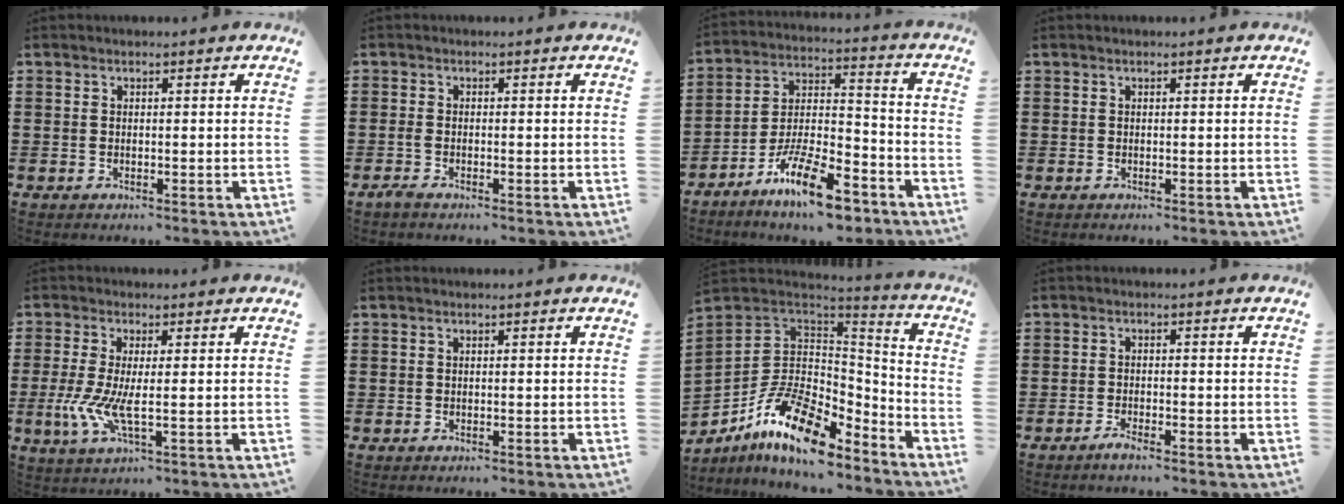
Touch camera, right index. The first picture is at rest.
{"total": 1.1, "force": [-0.8, 0.2, 0.8], "torque": [-0.024, -0.006, -0.017]}
{"total": 12.5, "force": [-9.1, 3.3, 8.0], "torque": [-0.148, 0.032, -0.169]}
{"total": 0.0}
{"total": 5.9, "force": [-0.7, 1.5, 5.6], "torque": [-0.131, -0.015, -0.017]}
{"total": 0.0}
{"total": 14.2, "force": [-7.9, 7.0, 9.4], "torque": [-0.201, 0.021, -0.140]}
{"total": 1.6, "force": [-1.4, 0.0, 0.8], "torque": [-0.022, -0.007, -0.027]}